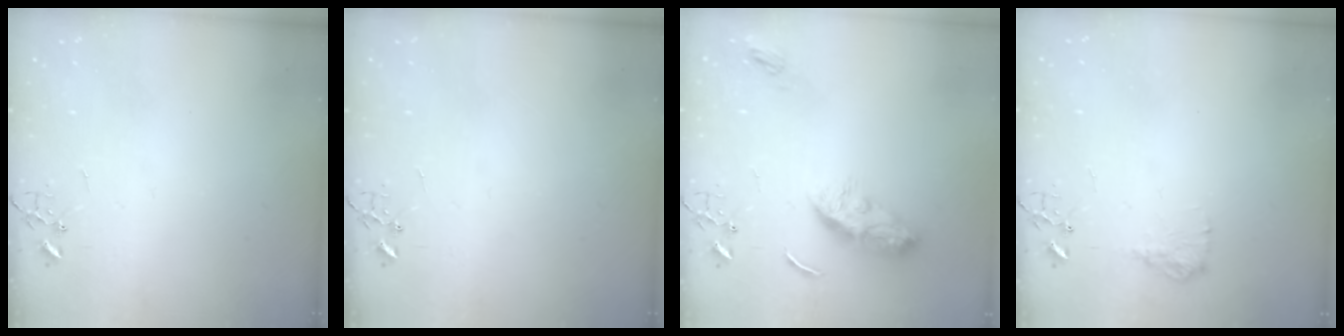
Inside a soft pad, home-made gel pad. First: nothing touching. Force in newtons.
{"total": 0.0}
{"total": 10.6, "press": 10.5, "slide": 0.7}
{"total": 9.6, "press": 9.6, "slide": 0.3}